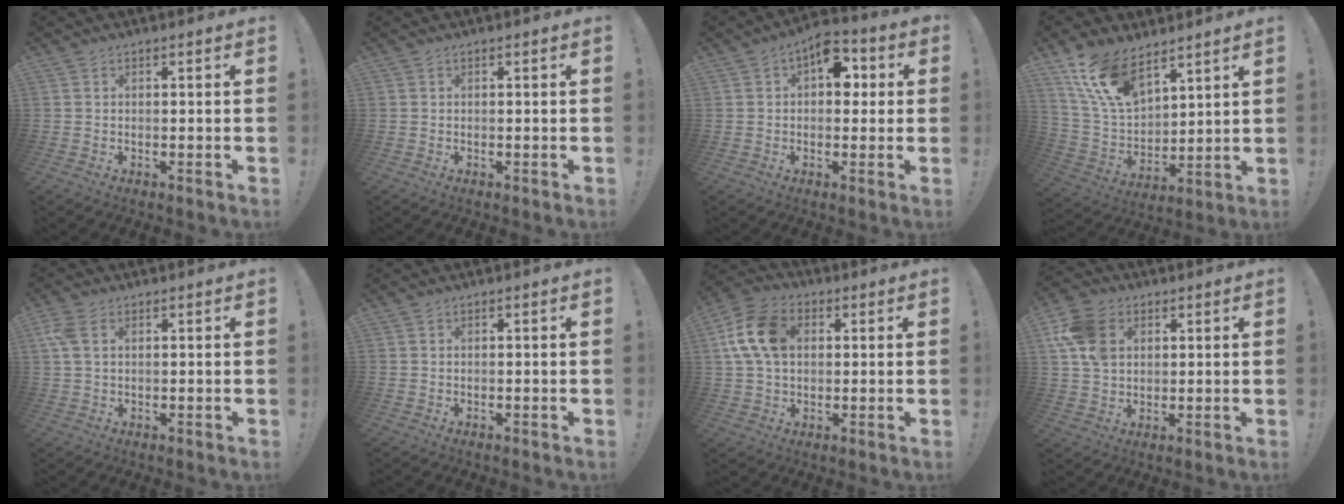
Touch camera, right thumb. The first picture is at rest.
{"total": 0.0}
{"total": 9.8, "force": [2.2, 6.5, 6.9], "torque": [-0.080, -0.002, 0.038]}
{"total": 16.1, "force": [10.8, 8.1, 8.8], "torque": [-0.187, -0.060, 0.206]}
{"total": 4.9, "force": [1.7, 2.8, 3.6], "torque": [-0.085, 0.002, 0.032]}
{"total": 0.0}
{"total": 13.7, "force": [3.0, 9.5, 9.4], "torque": [-0.172, 0.009, 0.059]}
{"total": 12.6, "force": [4.0, 9.4, 7.4], "torque": [-0.135, -0.006, 0.079]}